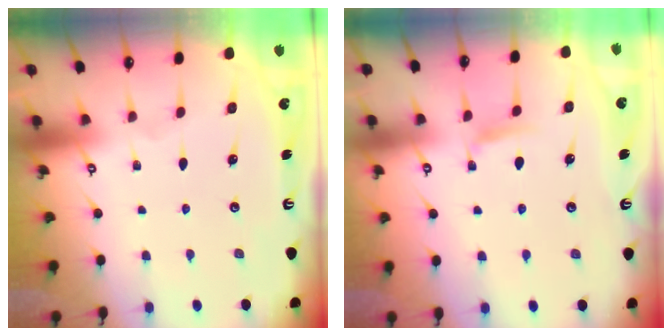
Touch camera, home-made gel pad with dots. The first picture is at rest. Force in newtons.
{"total": 5.0, "press": 4.9, "slide": 0.7}